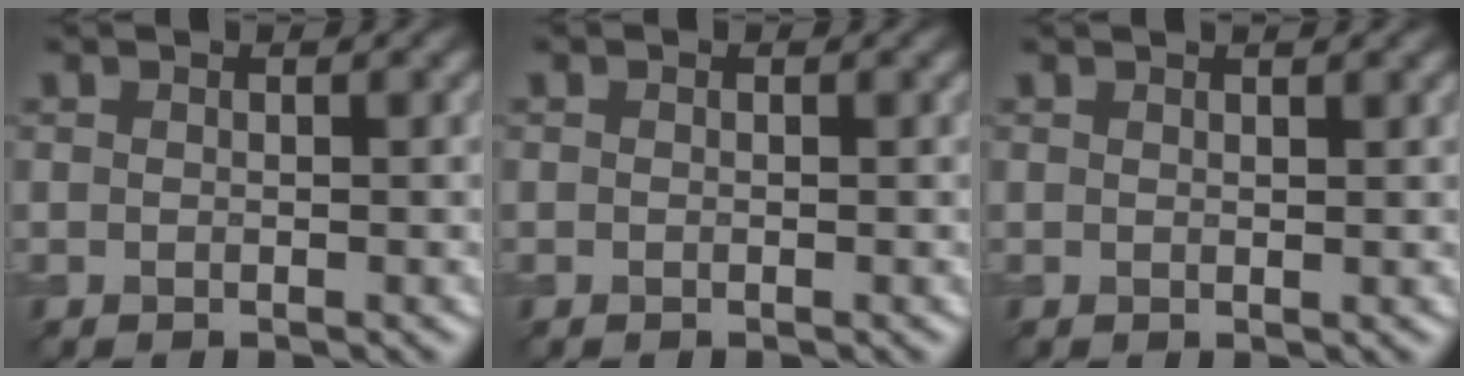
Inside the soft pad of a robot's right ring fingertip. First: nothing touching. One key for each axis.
{"total": 0.0}
{"total": 0.9, "fx": 0.8, "fy": 0.2, "fz": 0.4, "tx": -0.004, "ty": 0.003, "tz": 0.013}